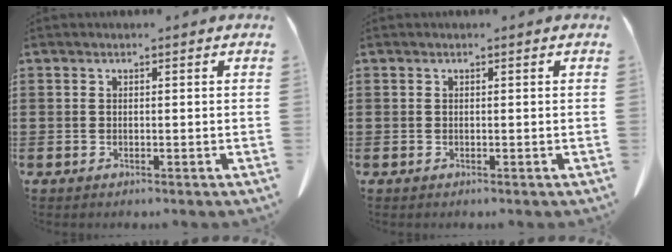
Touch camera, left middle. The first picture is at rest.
{"total": 0.0}